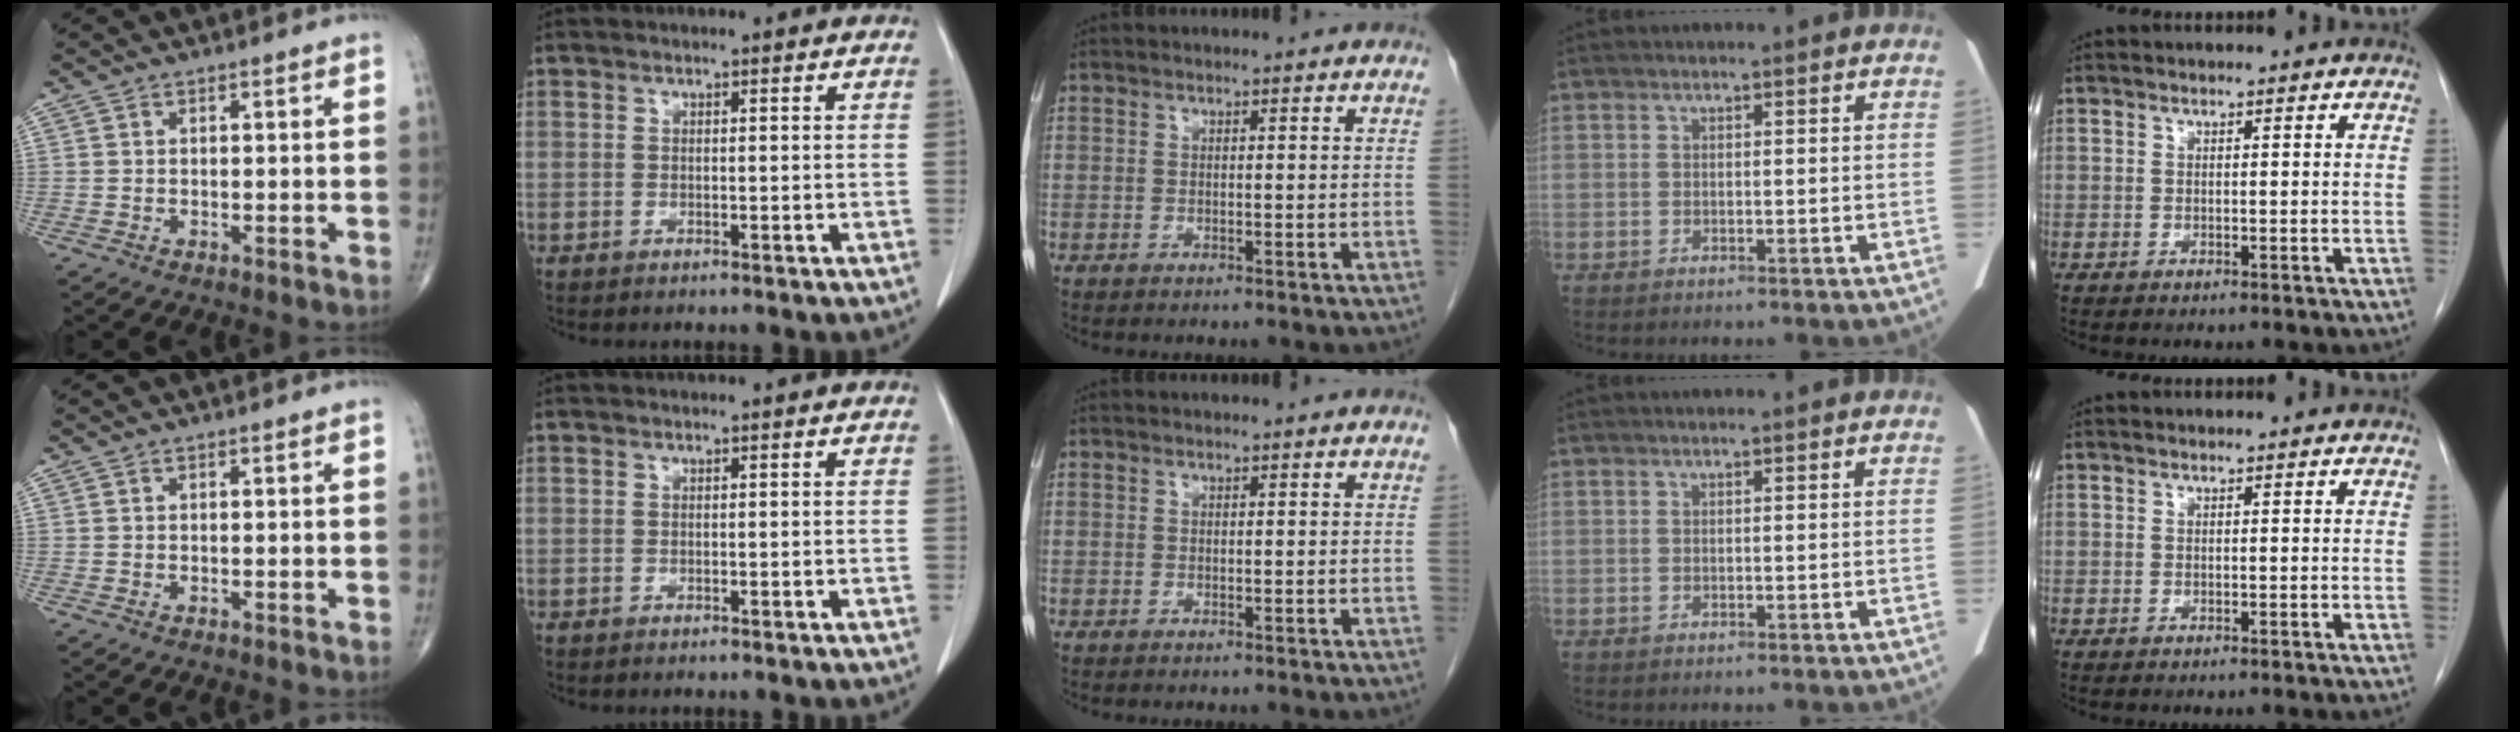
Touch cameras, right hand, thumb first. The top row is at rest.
{}